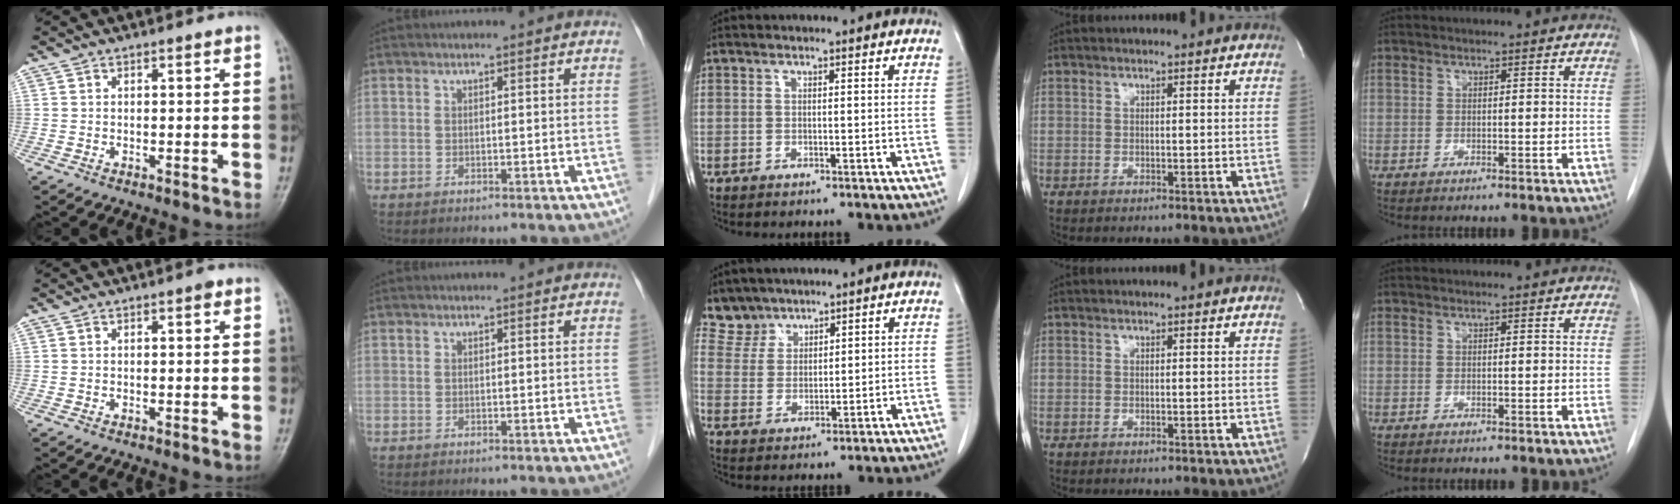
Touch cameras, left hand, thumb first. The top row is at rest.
{"thumb": {"total": 0.7, "force": [0.3, 0.3, 0.6], "torque": [-0.007, 0.001, 0.000]}, "middle": {"total": 4.4, "force": [3.9, 2.0, -0.6], "torque": [0.017, 0.002, 0.081]}}